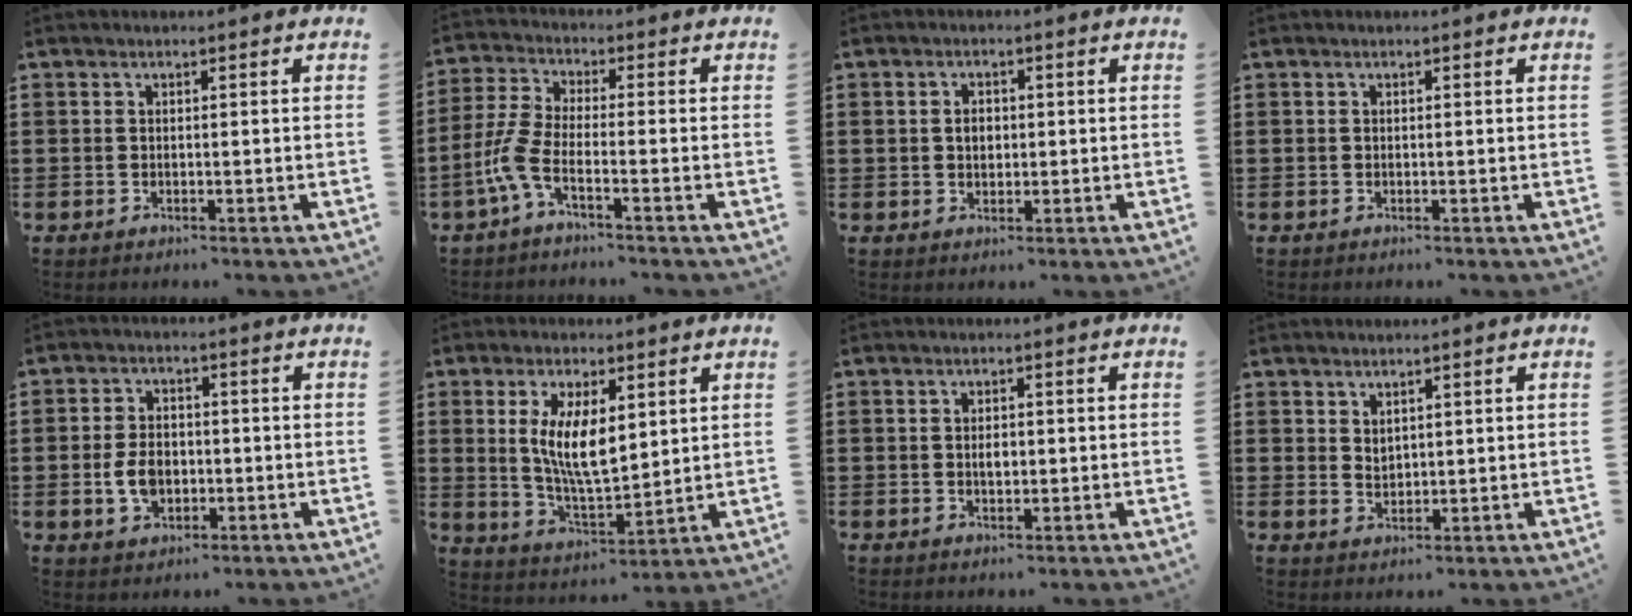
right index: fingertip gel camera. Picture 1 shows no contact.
{"total": 5.4, "force": [-2.8, 1.6, 4.4], "torque": [-0.127, -0.015, -0.061]}
{"total": 2.4, "force": [0.2, 1.7, 1.7], "torque": [-0.036, 0.008, 0.002]}
{"total": 0.0}
{"total": 4.6, "force": [-0.9, 3.4, 3.0], "torque": [-0.067, -0.001, -0.022]}
{"total": 8.8, "force": [1.9, 3.5, 7.9], "torque": [-0.146, 0.005, 0.034]}
{"total": 2.0, "force": [-0.1, 1.0, 1.7], "torque": [-0.033, 0.004, -0.004]}
{"total": 2.1, "force": [1.8, 1.1, 0.3], "torque": [-0.010, 0.004, 0.034]}